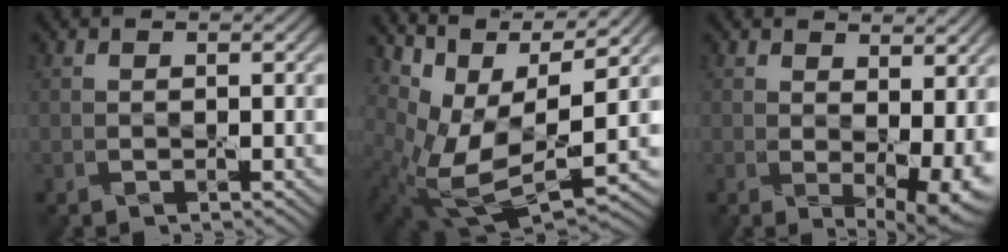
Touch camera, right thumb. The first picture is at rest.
{"total": 10.8, "force": [3.2, 5.0, 9.1], "torque": [-0.204, -0.011, 0.066]}
{"total": 7.2, "force": [1.4, 3.6, 6.1], "torque": [-0.086, -0.020, 0.041]}